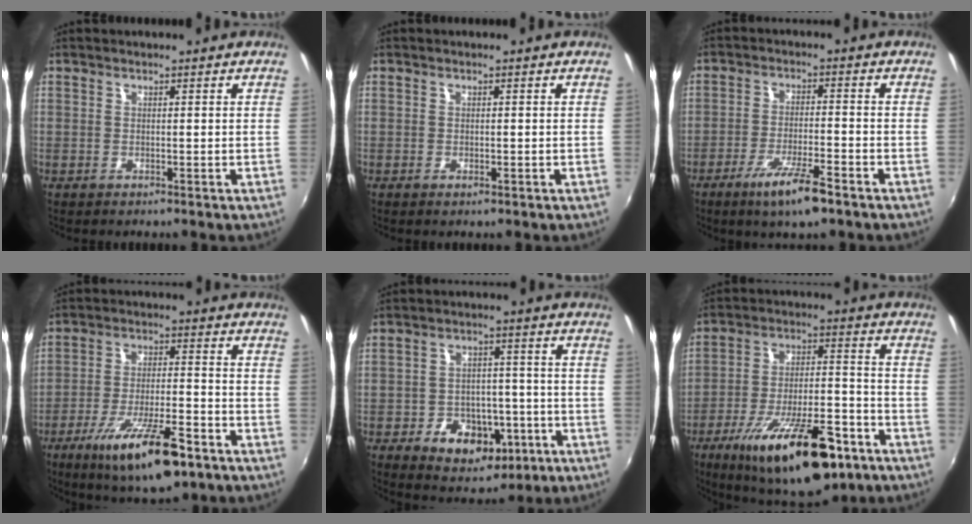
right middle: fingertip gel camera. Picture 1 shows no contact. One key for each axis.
{"total": 0.6, "fx": -0.3, "fy": 0.2, "fz": 0.4, "tx": -0.006, "ty": 0.000, "tz": -0.005}
{"total": 8.7, "fx": -5.6, "fy": 1.2, "fz": 6.6, "tx": -0.138, "ty": -0.014, "tz": -0.097}
{"total": 15.4, "fx": -9.4, "fy": 3.9, "fz": 11.6, "tx": -0.216, "ty": -0.026, "tz": -0.153}
{"total": 12.6, "fx": -6.0, "fy": 8.6, "fz": 7.0, "tx": -0.138, "ty": 0.015, "tz": -0.069}
{"total": 22.8, "fx": -13.9, "fy": 7.4, "fz": 16.5, "tx": -0.277, "ty": -0.024, "tz": -0.205}